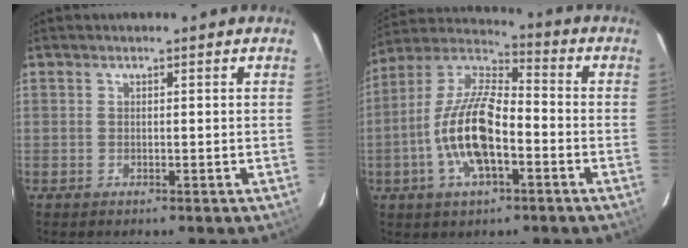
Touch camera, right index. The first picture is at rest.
{"total": 15.2, "force": [-4.6, 6.0, 13.2], "torque": [-0.270, 0.002, -0.090]}